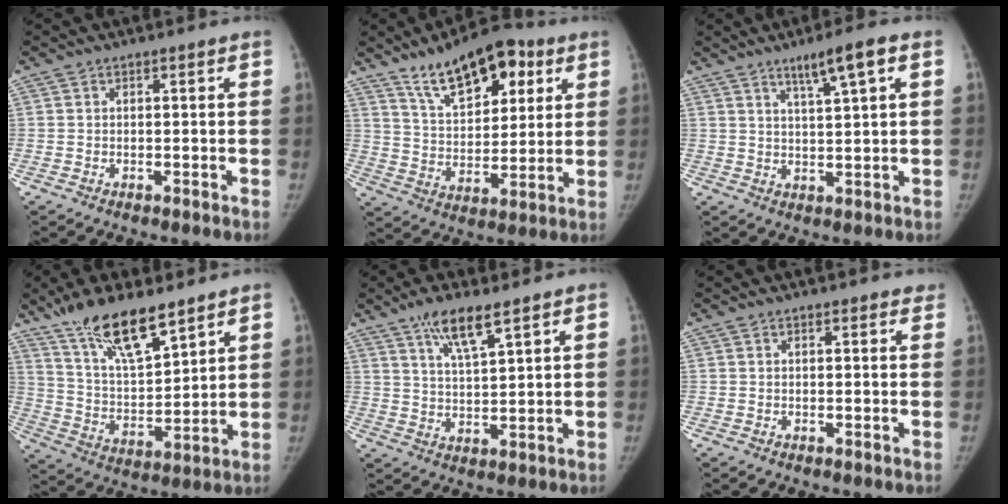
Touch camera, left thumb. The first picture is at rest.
{"total": 16.6, "force": [9.5, 8.0, 11.0], "torque": [-0.128, -0.037, 0.157]}
{"total": 6.5, "force": [3.6, 0.4, 5.4], "torque": [-0.094, -0.013, 0.063]}
{"total": 16.5, "force": [11.7, 5.1, 10.4], "torque": [-0.164, -0.059, 0.225]}
{"total": 8.0, "force": [5.2, 1.7, 5.7], "torque": [-0.104, -0.027, 0.102]}
{"total": 1.5, "force": [1.3, 0.7, 0.3], "torque": [0.012, -0.001, 0.010]}